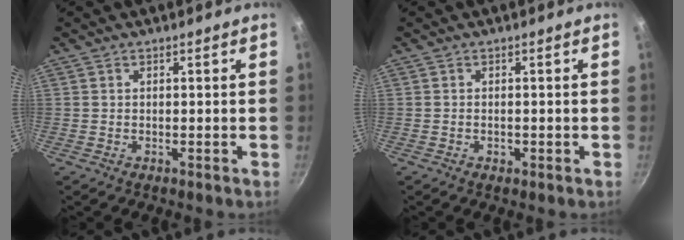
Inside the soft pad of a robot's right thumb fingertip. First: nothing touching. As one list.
[{"total": 0.9, "force": [-0.4, 0.6, 0.6], "torque": [-0.008, 0.000, -0.006]}]